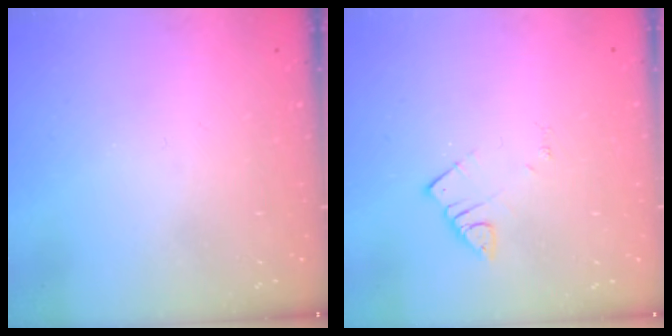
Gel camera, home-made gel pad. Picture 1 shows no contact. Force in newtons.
{"total": 2.6, "press": 2.6, "slide": 0.1}